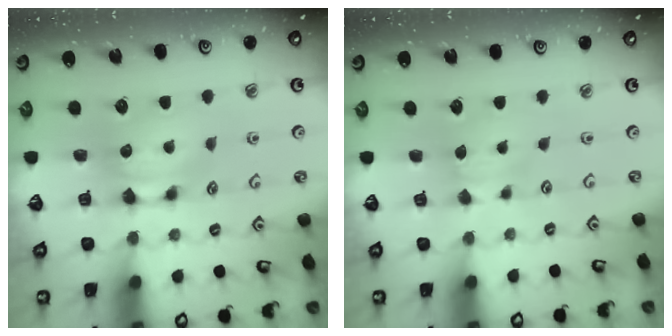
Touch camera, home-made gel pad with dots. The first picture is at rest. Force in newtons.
{"total": 2.5, "press": 2.5, "slide": 0.4}